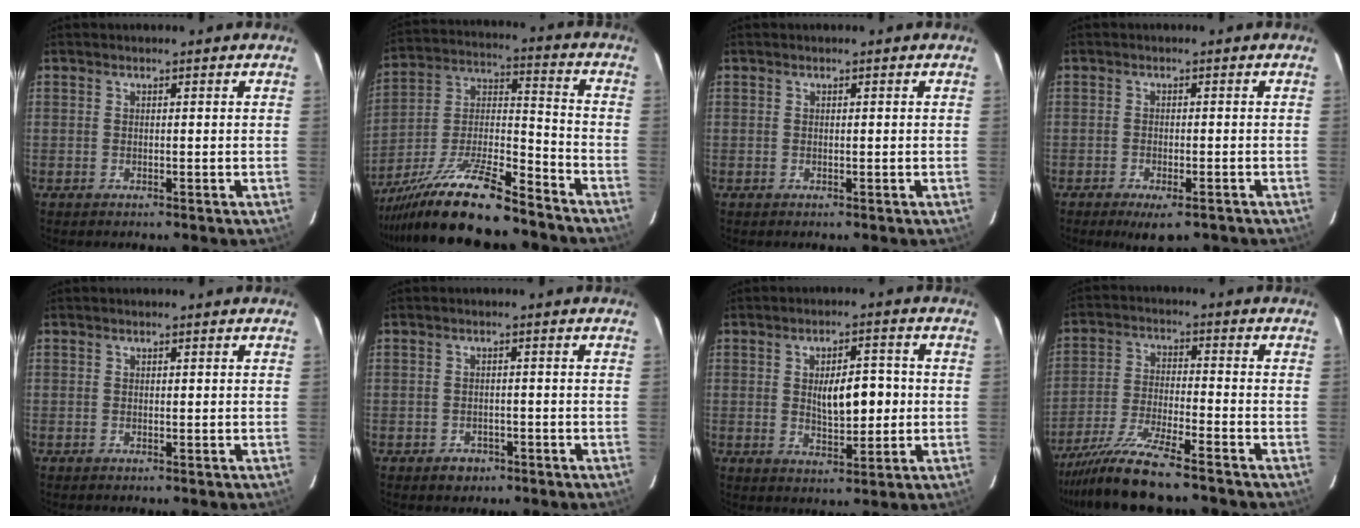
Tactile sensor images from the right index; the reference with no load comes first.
{"total": 17.8, "force": [-14.7, 2.0, 9.9], "torque": [-0.209, -0.012, -0.268]}
{"total": 0.0}
{"total": 4.8, "force": [-3.4, 1.5, 2.9], "torque": [-0.040, -0.004, -0.048]}
{"total": 0.0}
{"total": 2.3, "force": [-1.4, 1.8, 0.6], "torque": [-0.008, 0.006, -0.015]}
{"total": 7.4, "force": [0.2, 2.9, 6.8], "torque": [-0.109, 0.006, 0.010]}
{"total": 10.1, "force": [-8.5, -0.1, 5.5], "torque": [-0.100, -0.024, -0.152]}